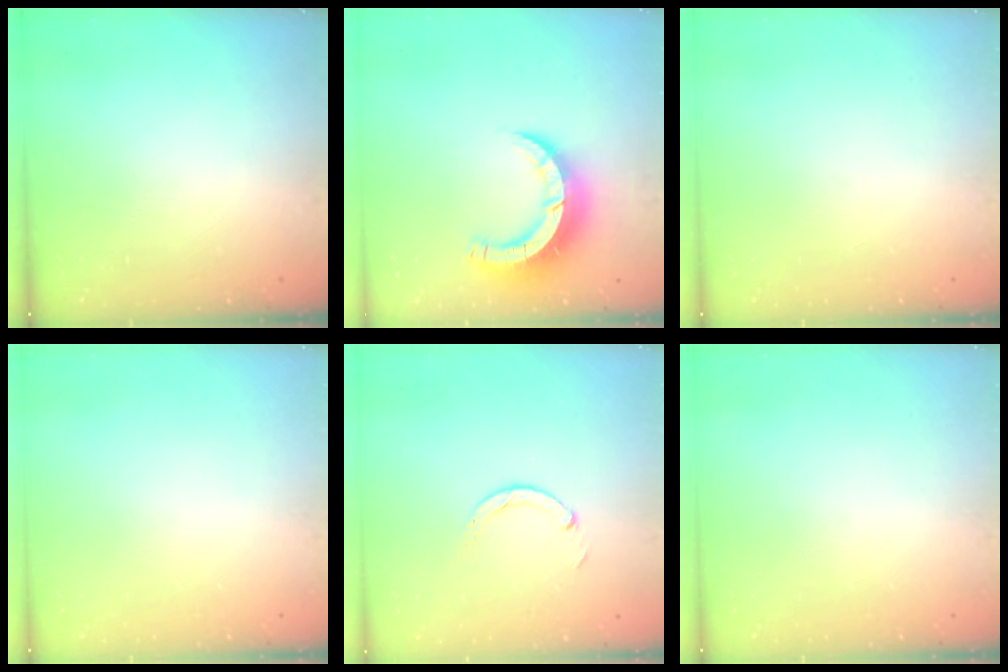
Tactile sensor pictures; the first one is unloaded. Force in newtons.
{"total": 10.6, "press": 10.5, "slide": 1.4}
{"total": 0.0}
{"total": 0.0}
{"total": 2.9, "press": 2.9, "slide": 0.4}
{"total": 0.0}